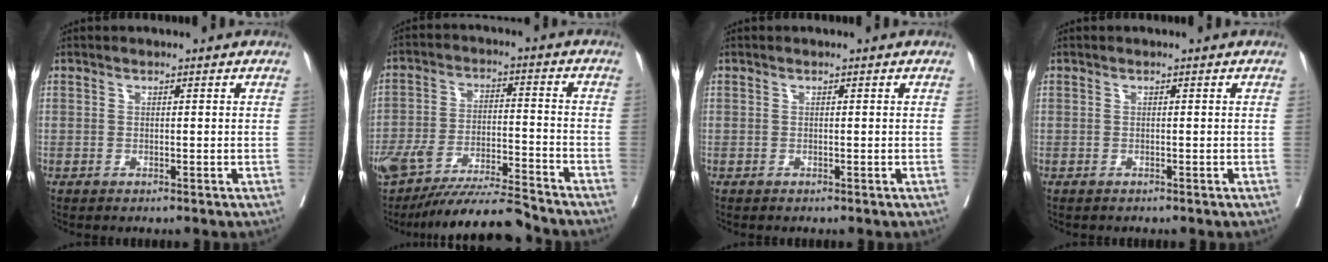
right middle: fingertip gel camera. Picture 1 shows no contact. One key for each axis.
{"total": 14.0, "fx": -12.8, "fy": 0.3, "fz": 5.7, "tx": -0.101, "ty": -0.002, "tz": -0.222}
{"total": 0.0}
{"total": 0.0}